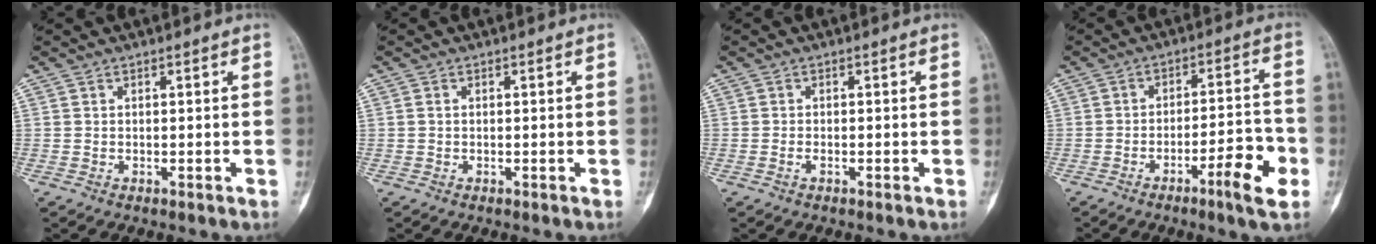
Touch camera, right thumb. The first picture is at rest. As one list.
[{"total": 0.0}, {"total": 0.8, "force": [-0.5, 0.2, 0.6], "torque": [-0.017, 0.001, -0.011]}, {"total": 9.8, "force": [-4.6, 1.6, 8.5], "torque": [-0.125, 0.029, -0.068]}]